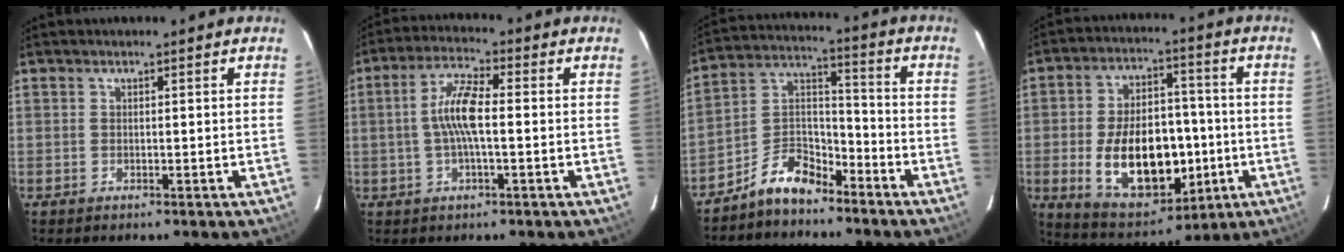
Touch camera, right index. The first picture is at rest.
{"total": 7.5, "force": [-0.4, 1.7, 7.3], "torque": [-0.145, 0.011, -0.008]}
{"total": 9.3, "force": [-7.3, 4.0, 4.2], "torque": [-0.095, 0.043, -0.140]}
{"total": 19.2, "force": [-3.6, 11.7, 14.8], "torque": [-0.280, 0.010, -0.029]}